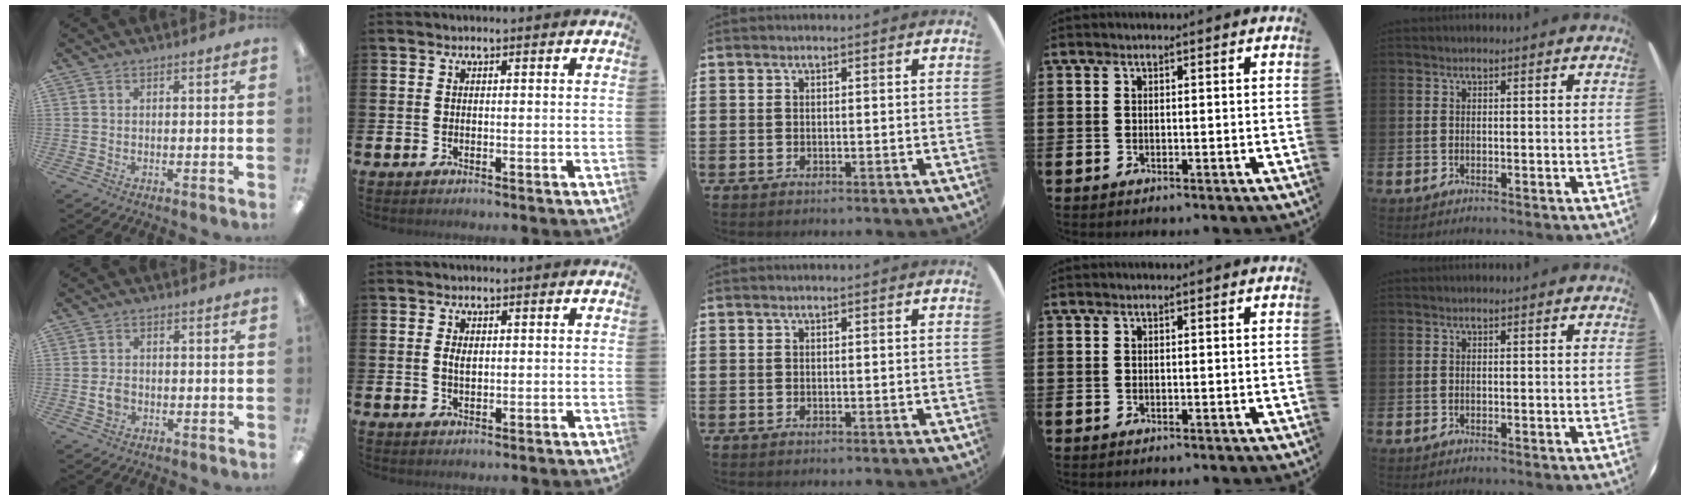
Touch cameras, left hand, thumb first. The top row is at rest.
{"thumb": {"total": 3.0, "force": [-0.6, 2.2, 1.9], "torque": [-0.033, 0.005, -0.010]}, "index": {"total": 1.7, "force": [0.4, 1.0, 1.4], "torque": [-0.017, 0.002, 0.003]}}